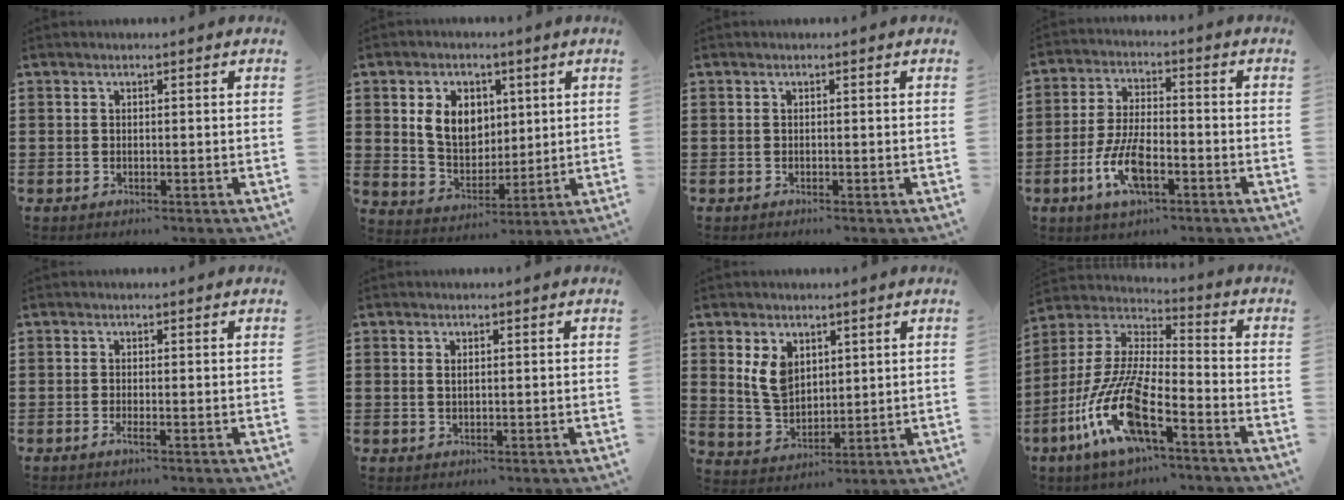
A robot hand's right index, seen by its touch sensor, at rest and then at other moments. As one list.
[{"total": 7.8, "force": [2.1, 6.0, 4.5], "torque": [-0.101, 0.011, 0.034]}, {"total": 0.0}, {"total": 8.2, "force": [-3.4, 3.2, 6.7], "torque": [-0.156, -0.011, -0.066]}, {"total": 1.2, "force": [-0.7, -0.1, 0.9], "torque": [-0.022, -0.010, -0.015]}, {"total": 1.0, "force": [0.3, 0.4, 0.9], "torque": [-0.020, 0.003, 0.004]}, {"total": 6.1, "force": [2.6, 4.3, 3.5], "torque": [-0.091, 0.010, 0.048]}, {"total": 13.7, "force": [-8.0, 3.2, 10.7], "torque": [-0.257, -0.017, -0.161]}]